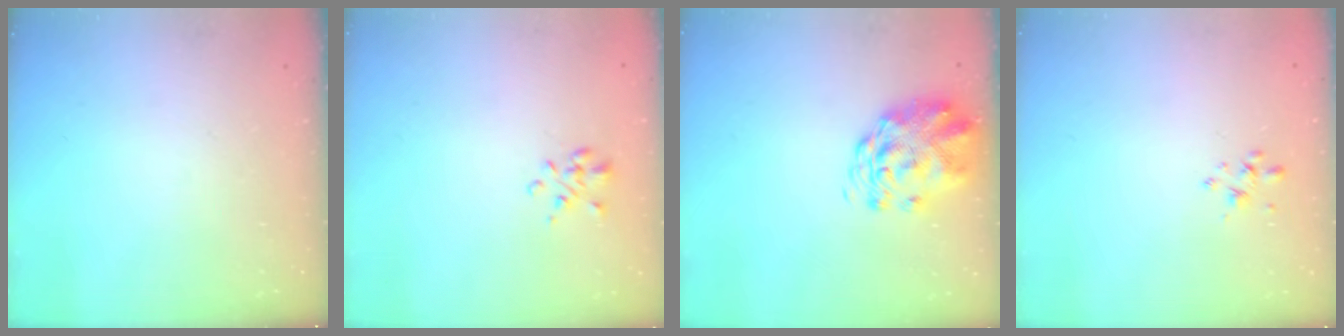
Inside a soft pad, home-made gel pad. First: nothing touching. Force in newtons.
{"total": 1.3, "press": 1.2, "slide": 0.7}
{"total": 3.0, "press": 2.8, "slide": 1.2}
{"total": 2.6, "press": 2.4, "slide": 0.8}